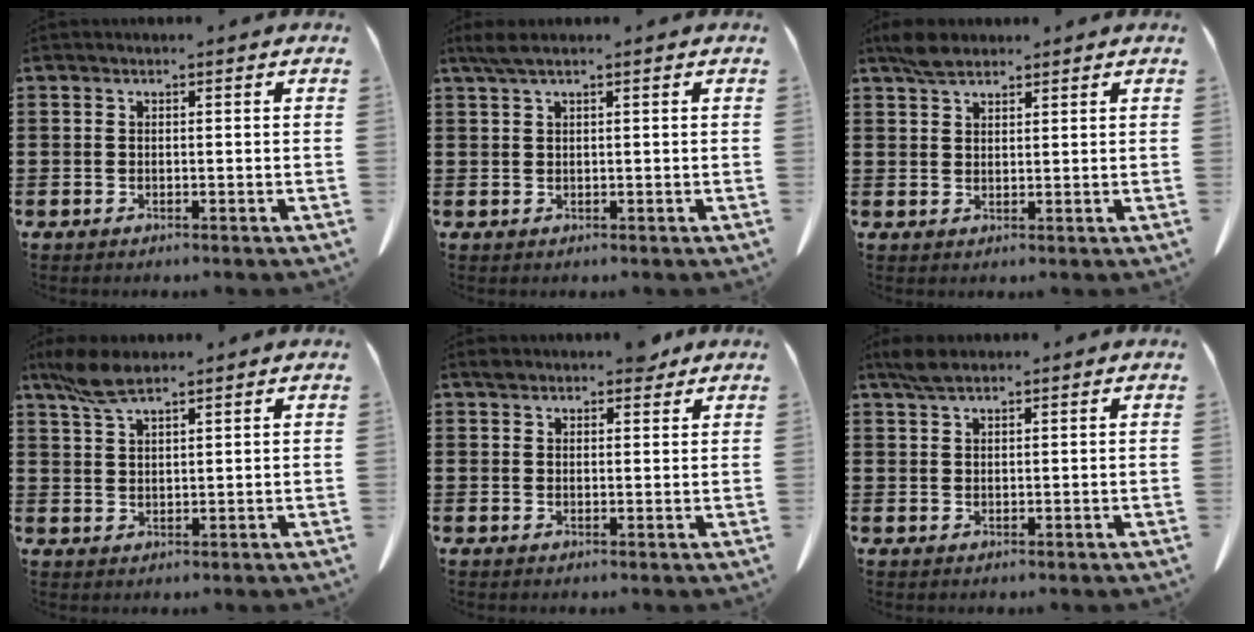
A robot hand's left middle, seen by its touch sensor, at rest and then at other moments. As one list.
[{"total": 1.9, "force": [1.2, 0.1, 1.4], "torque": [-0.030, -0.001, 0.023]}, {"total": 3.5, "force": [2.8, 1.3, 1.6], "torque": [-0.038, 0.005, 0.054]}, {"total": 5.9, "force": [4.2, 1.5, 3.8], "torque": [-0.085, 0.000, 0.078]}, {"total": 3.4, "force": [2.9, 1.3, 1.2], "torque": [-0.015, -0.001, 0.052]}, {"total": 2.7, "force": [2.2, 0.7, 1.5], "torque": [-0.035, 0.002, 0.040]}]